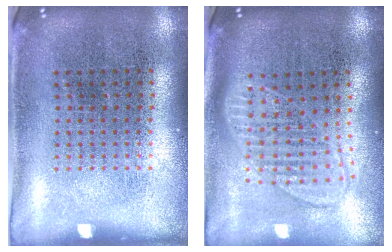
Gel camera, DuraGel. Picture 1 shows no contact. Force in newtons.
{"total": 1.8, "press": 1.5, "slide": 1.1}